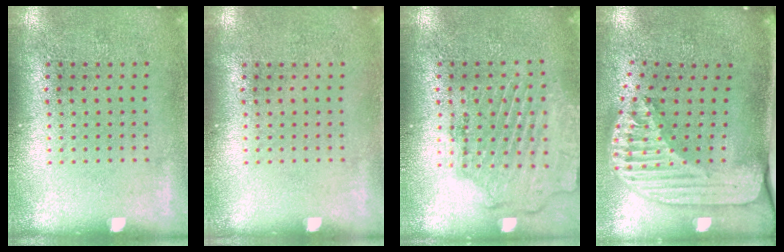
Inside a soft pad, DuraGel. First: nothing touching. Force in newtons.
{"total": 0.0}
{"total": 1.8, "press": 1.7, "slide": 0.6}
{"total": 2.6, "press": 1.8, "slide": 1.8}